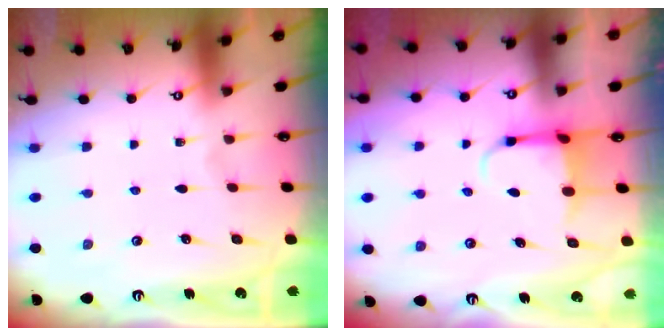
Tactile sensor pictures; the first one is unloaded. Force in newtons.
{"total": 4.0, "press": 3.8, "slide": 1.0}